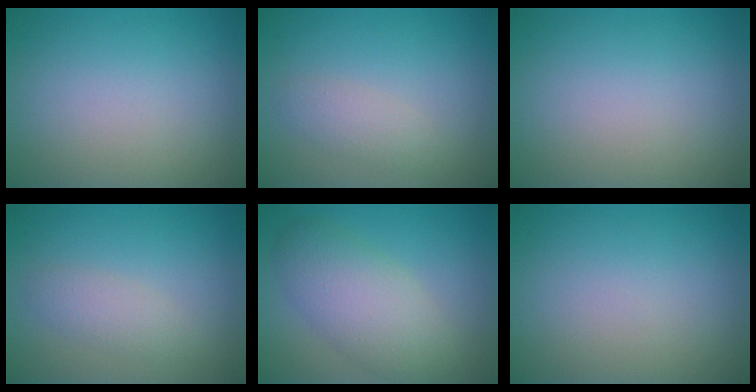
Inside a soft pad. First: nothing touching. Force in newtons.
{"total": 1.8, "press": 1.8, "slide": 0.2}
{"total": 0.0}
{"total": 1.9, "press": 1.9, "slide": 0.1}
{"total": 5.5, "press": 5.4, "slide": 0.6}
{"total": 0.0}